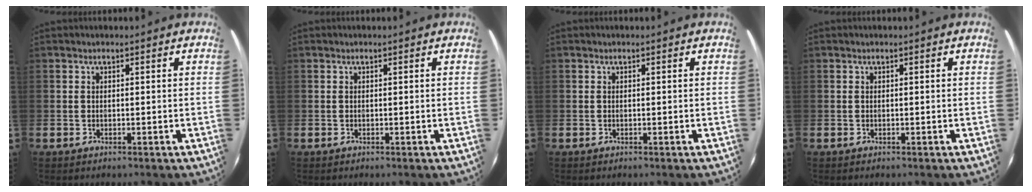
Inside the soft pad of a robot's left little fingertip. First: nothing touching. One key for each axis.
{"total": 0.0}
{"total": 0.0}
{"total": 0.0}